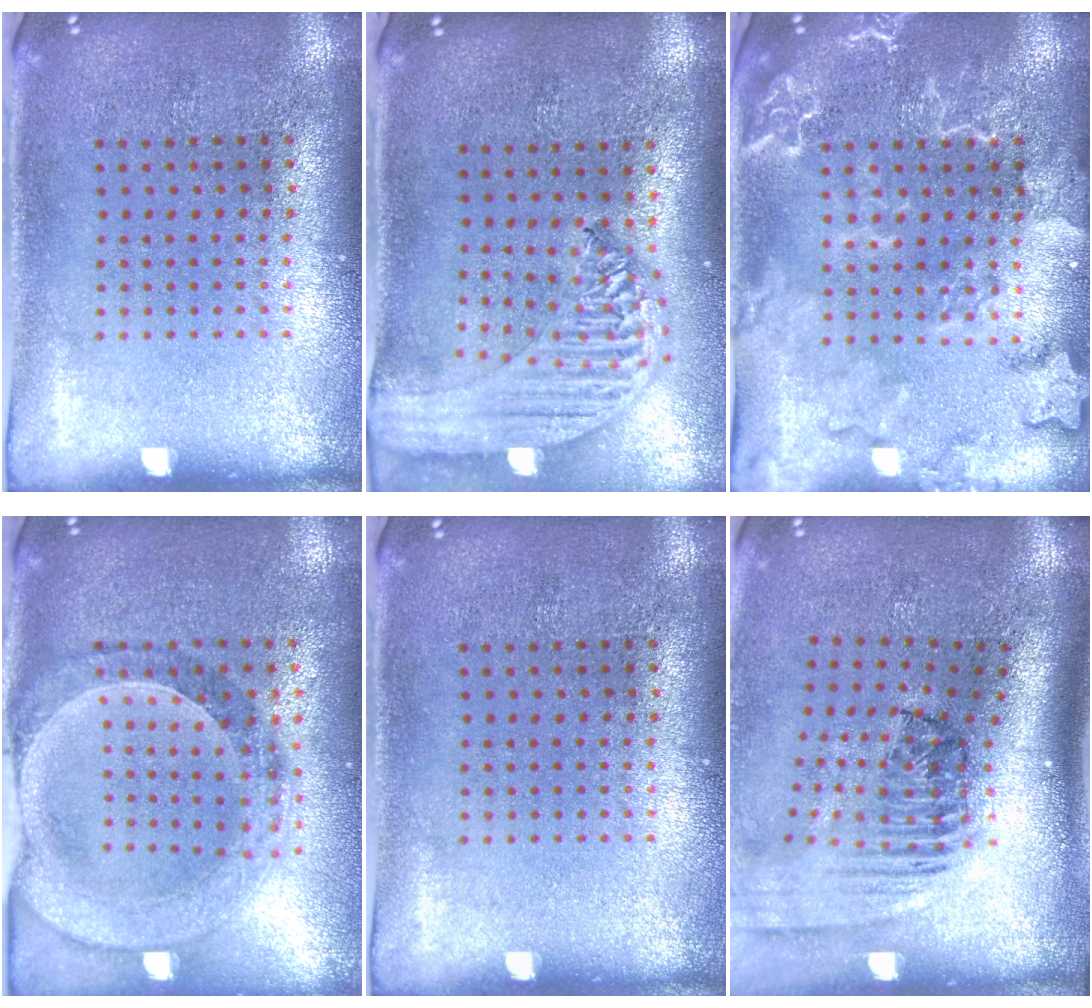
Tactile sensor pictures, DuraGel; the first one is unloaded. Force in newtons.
{"total": 2.3, "press": 2.0, "slide": 1.1}
{"total": 2.5, "press": 2.4, "slide": 0.4}
{"total": 1.4, "press": 1.4, "slide": 0.3}
{"total": 0.0}
{"total": 2.4, "press": 1.7, "slide": 1.7}